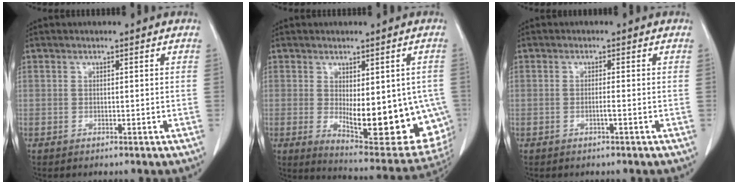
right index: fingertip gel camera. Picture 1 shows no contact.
{"total": 18.1, "force": [-2.9, 6.4, 16.7], "torque": [-0.159, -0.014, -0.014]}
{"total": 1.1, "force": [-0.4, -0.2, 0.9], "torque": [-0.017, 0.000, -0.008]}